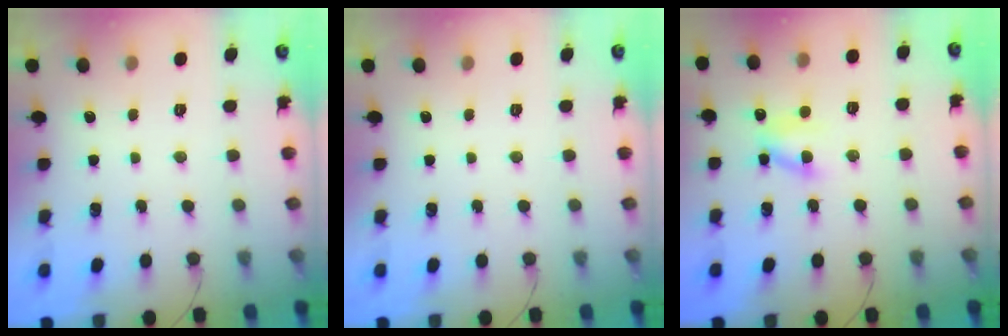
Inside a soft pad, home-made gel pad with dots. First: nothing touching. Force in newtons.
{"total": 0.0}
{"total": 7.1, "press": 7.0, "slide": 0.6}